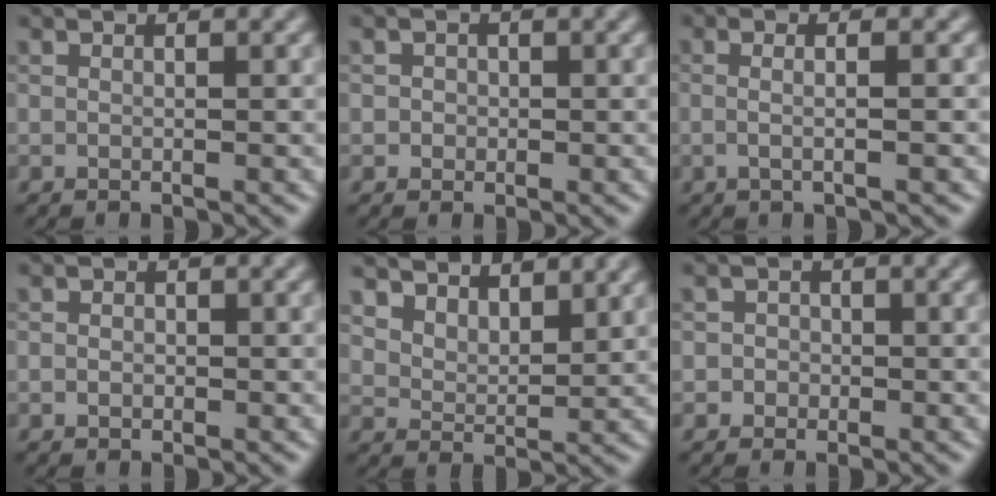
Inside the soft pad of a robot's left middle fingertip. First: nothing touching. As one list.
[{"total": 1.2, "force": [0.1, 1.1, 0.3], "torque": [0.009, -0.001, -0.002]}, {"total": 3.7, "force": [0.5, 1.6, 3.3], "torque": [-0.024, 0.002, -0.023]}, {"total": 0.9, "force": [-0.3, 0.8, 0.4], "torque": [-0.006, -0.001, -0.006]}, {"total": 7.1, "force": [5.8, 3.0, 2.6], "torque": [-0.071, -0.004, 0.099]}, {"total": 1.8, "force": [-0.2, 1.8, 0.3], "torque": [0.018, 0.004, -0.021]}]